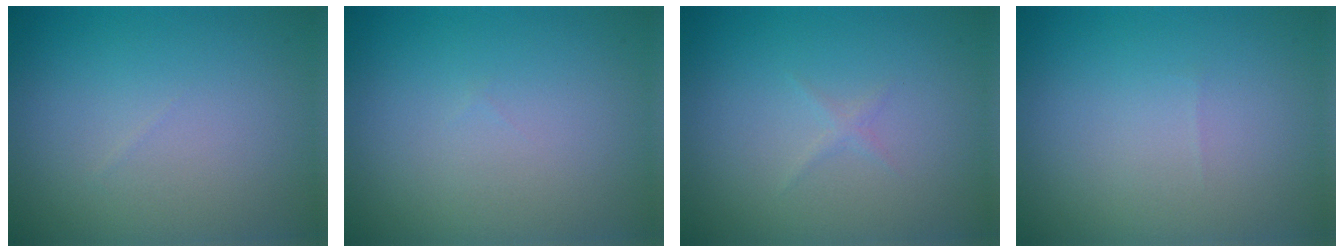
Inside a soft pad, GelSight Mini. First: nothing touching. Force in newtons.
{"total": 0.0}
{"total": 0.5, "press": 0.5, "slide": 0.0}
{"total": 0.0}